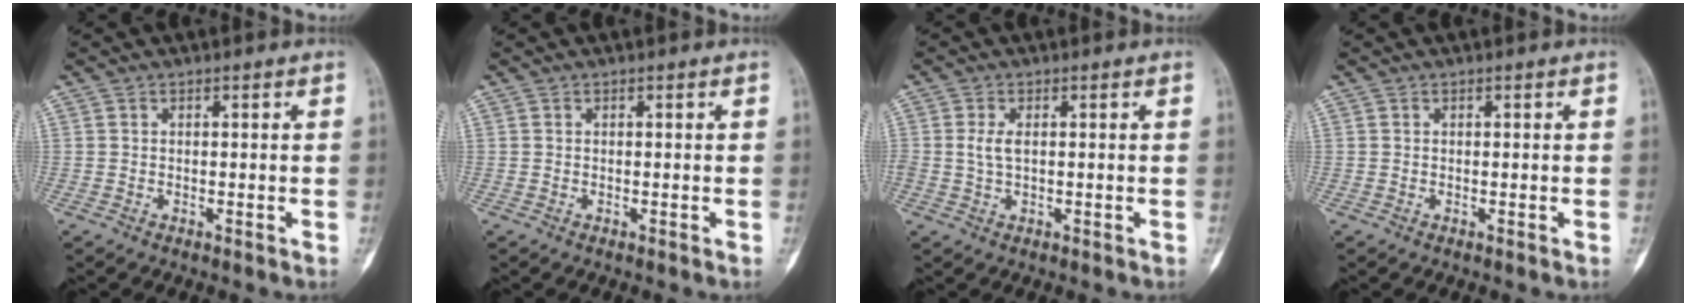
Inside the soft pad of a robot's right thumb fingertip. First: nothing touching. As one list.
[{"total": 0.0}, {"total": 2.5, "force": [0.5, 1.2, 2.1], "torque": [-0.048, 0.001, 0.008]}, {"total": 0.0}]